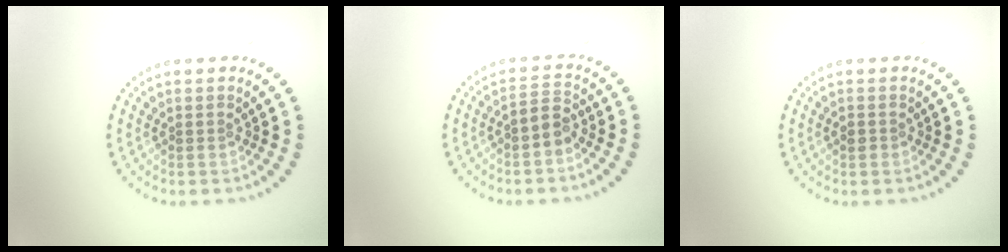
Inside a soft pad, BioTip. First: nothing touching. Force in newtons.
{"total": 1.9, "press": 1.6, "slide": 1.0}
{"total": 0.8, "press": 0.8, "slide": 0.3}